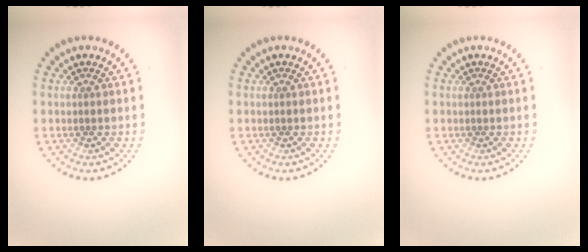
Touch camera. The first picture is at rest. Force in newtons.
{"total": 0.0}
{"total": 0.0}